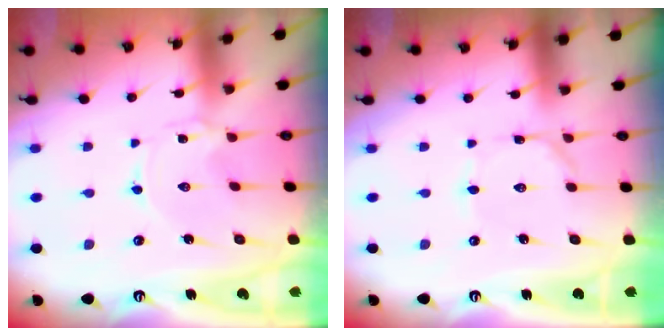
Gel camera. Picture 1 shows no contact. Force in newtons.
{"total": 1.5, "press": 1.5, "slide": 0.1}